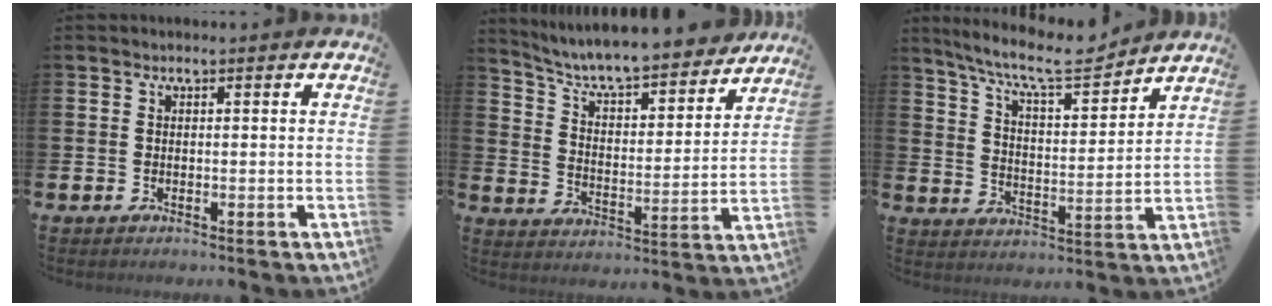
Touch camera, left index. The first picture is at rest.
{"total": 8.2, "force": [7.6, 0.9, 2.7], "torque": [-0.085, -0.063, 0.129]}
{"total": 9.7, "force": [8.7, 1.5, 4.0], "torque": [-0.098, -0.052, 0.152]}